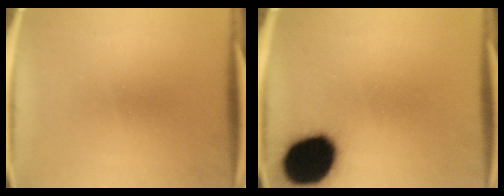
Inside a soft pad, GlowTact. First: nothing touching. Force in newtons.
{"total": 19.9}